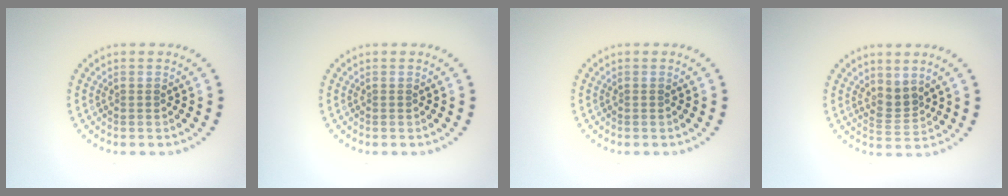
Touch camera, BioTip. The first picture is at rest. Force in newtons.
{"total": 0.0}
{"total": 0.0}
{"total": 2.2, "press": 1.6, "slide": 1.6}